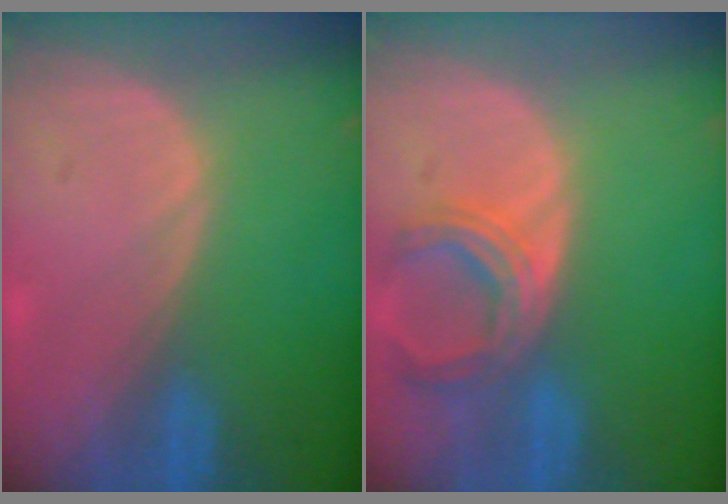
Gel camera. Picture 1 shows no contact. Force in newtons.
{"total": 5.8, "press": 5.8, "slide": 0.9}